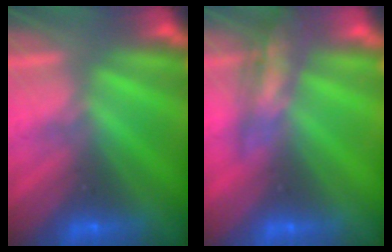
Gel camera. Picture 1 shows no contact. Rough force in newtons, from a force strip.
{"total": 2.4}